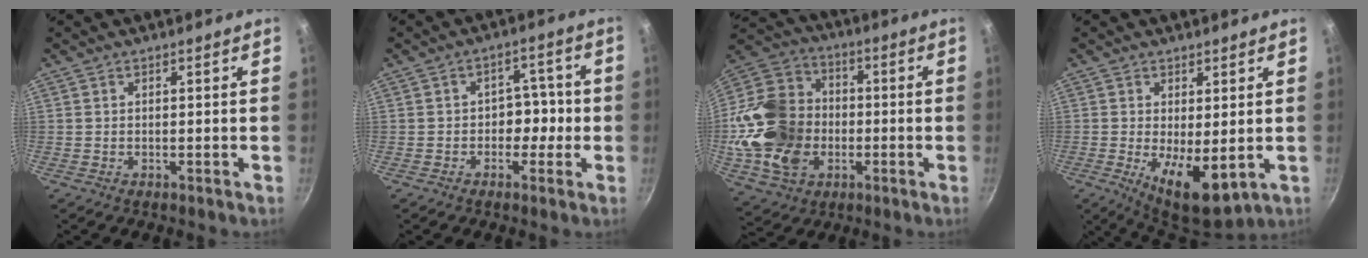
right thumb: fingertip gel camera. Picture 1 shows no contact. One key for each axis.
{"total": 5.3, "fx": -1.1, "fy": 4.2, "fz": 3.1, "tx": 0.014, "ty": 0.022, "tz": -0.019}
{"total": 21.3, "fx": -3.0, "fy": 16.8, "fz": 12.7, "tx": -0.227, "ty": 0.037, "tz": -0.051}
{"total": 9.6, "fx": -0.9, "fy": 4.1, "fz": 8.6, "tx": -0.119, "ty": -0.020, "tz": -0.003}